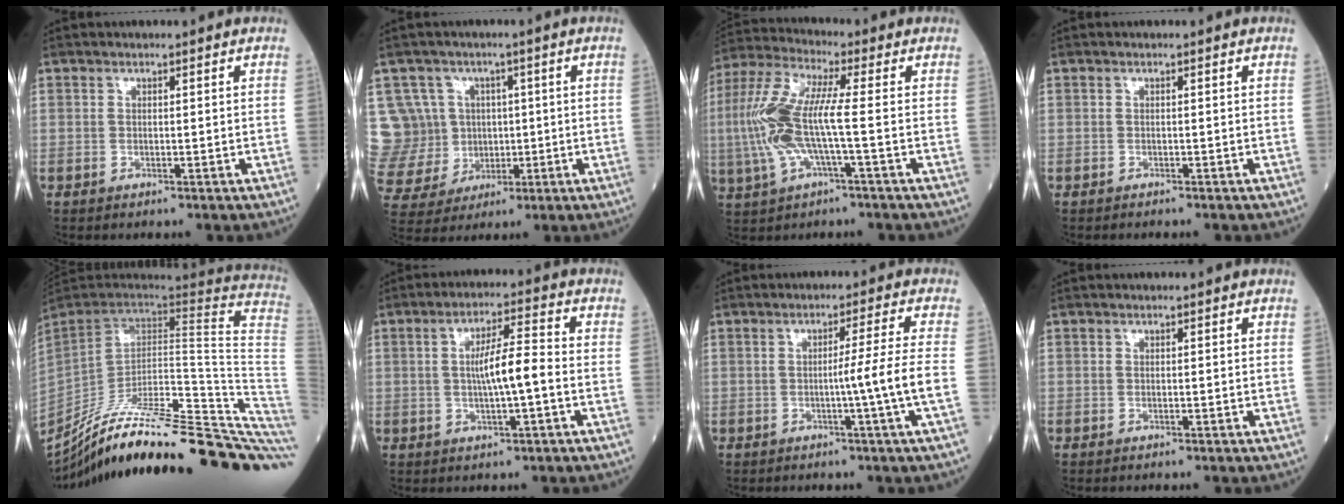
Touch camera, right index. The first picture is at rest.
{"total": 12.5, "force": [2.3, 12.1, 2.3], "torque": [-0.086, 0.053, 0.064]}
{"total": 11.8, "force": [-1.1, 1.6, 11.6], "torque": [-0.270, 0.013, -0.027]}
{"total": 0.6, "force": [-0.6, 0.1, 0.2], "torque": [-0.003, 0.000, -0.011]}
{"total": 39.6, "force": [-33.3, 2.1, 21.3], "torque": [-0.195, -0.053, -0.458]}
{"total": 6.9, "force": [-0.5, 0.5, 6.8], "torque": [-0.120, 0.007, -0.011]}
{"total": 5.6, "force": [-1.4, -2.3, 4.9], "torque": [-0.073, -0.004, -0.022]}
{"total": 0.0}